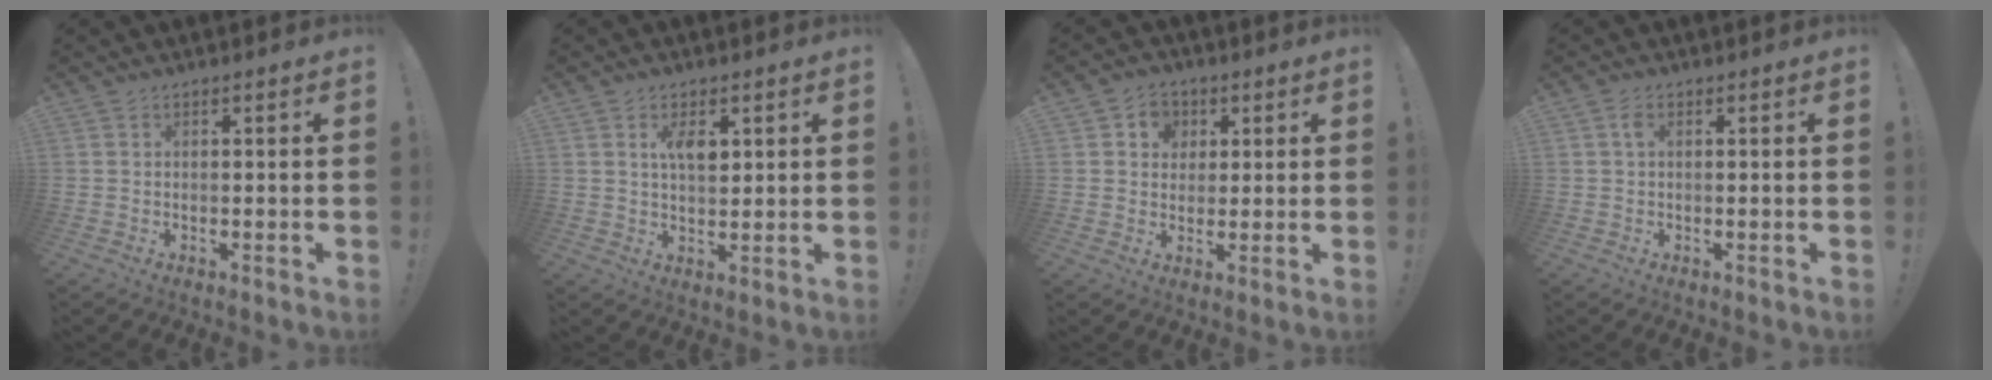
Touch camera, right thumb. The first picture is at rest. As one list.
[{"total": 5.3, "force": [2.4, 2.7, 4.0], "torque": [-0.060, -0.007, 0.037]}, {"total": 6.2, "force": [1.6, 5.7, 1.8], "torque": [-0.024, -0.002, 0.032]}, {"total": 1.9, "force": [0.5, 1.0, 1.6], "torque": [-0.027, 0.003, 0.006]}]